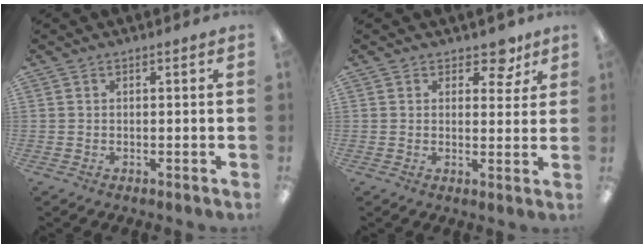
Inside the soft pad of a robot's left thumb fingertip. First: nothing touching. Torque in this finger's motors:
{"motor_torque": [0.12, 0.30, -0.11, -0.08, -0.02]}